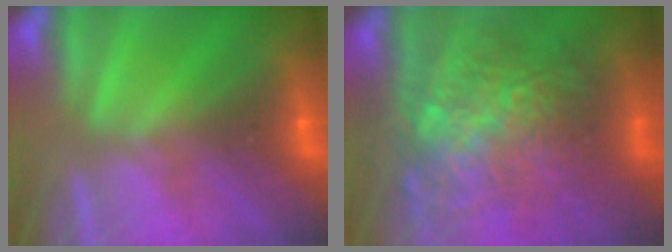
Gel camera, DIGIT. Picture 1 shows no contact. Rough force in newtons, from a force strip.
{"total": 7.6}